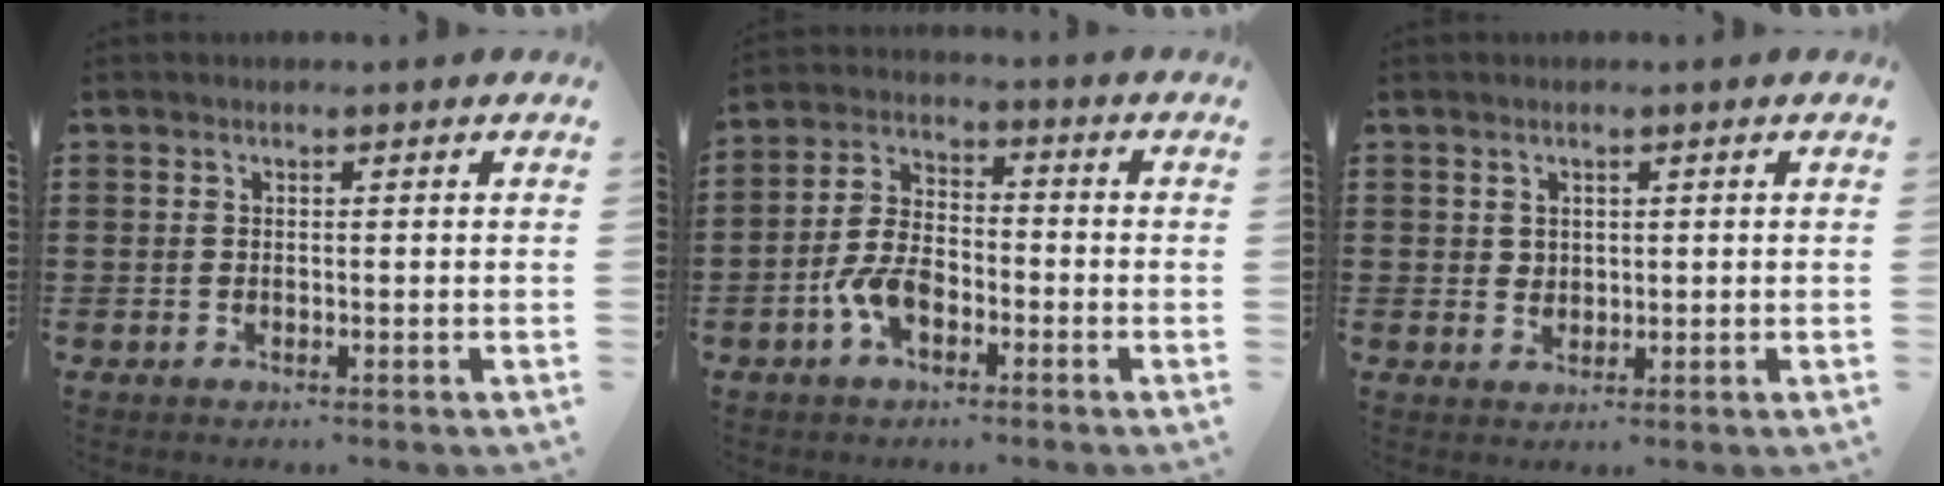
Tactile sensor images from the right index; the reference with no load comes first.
{"total": 6.8, "force": [-2.9, 3.8, 4.8], "torque": [-0.121, 0.002, -0.062]}
{"total": 1.6, "force": [1.0, 1.2, 0.3], "torque": [-0.009, 0.005, 0.019]}